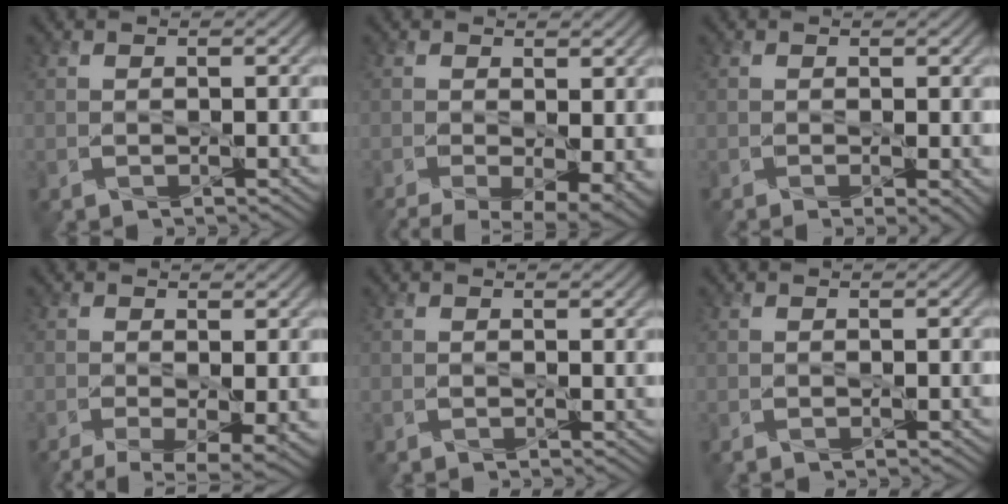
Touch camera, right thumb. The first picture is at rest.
{"total": 7.5, "force": [-2.6, 3.2, 6.2], "torque": [-0.110, -0.025, -0.035]}
{"total": 2.0, "force": [-0.5, 0.5, 1.9], "torque": [-0.036, -0.010, -0.006]}
{"total": 6.0, "force": [-2.4, 2.0, 5.1], "torque": [-0.100, -0.020, -0.034]}
{"total": 0.7, "force": [0.5, 0.4, 0.4], "torque": [-0.006, -0.003, 0.008]}
{"total": 0.0}